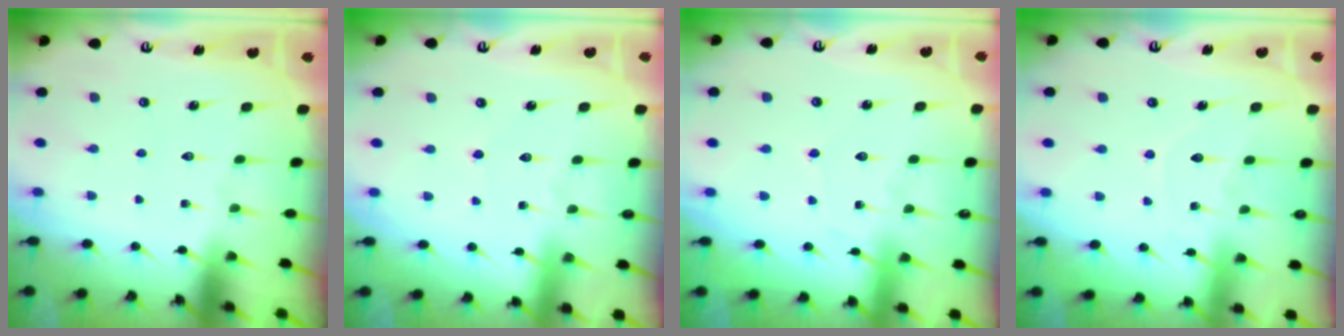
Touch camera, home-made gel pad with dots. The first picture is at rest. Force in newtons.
{"total": 2.9, "press": 2.9, "slide": 0.3}
{"total": 4.6, "press": 4.6, "slide": 0.6}
{"total": 6.0, "press": 6.0, "slide": 0.6}